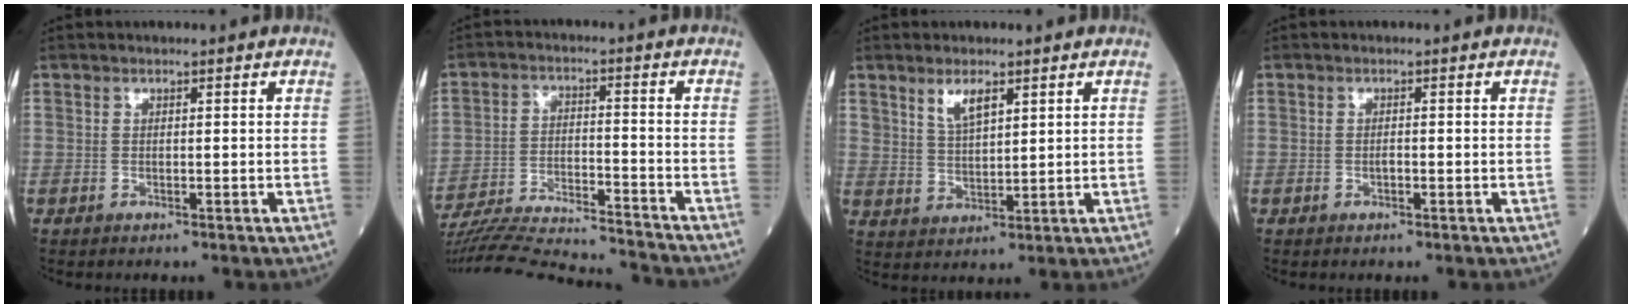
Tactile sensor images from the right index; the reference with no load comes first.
{"total": 20.3, "force": [-19.4, 0.9, 5.8], "torque": [-0.127, -0.021, -0.293]}
{"total": 4.4, "force": [2.7, 1.5, 3.2], "torque": [-0.064, 0.000, 0.056]}
{"total": 0.8, "force": [-0.3, 0.3, 0.7], "torque": [-0.014, 0.001, -0.004]}